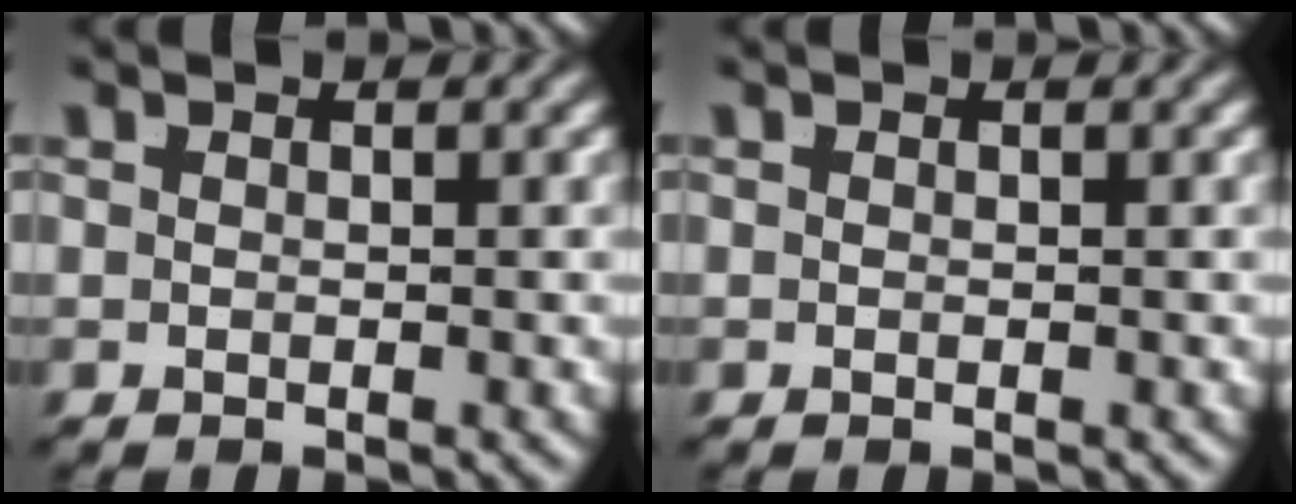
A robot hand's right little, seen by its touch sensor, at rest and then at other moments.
{"total": 0.0}